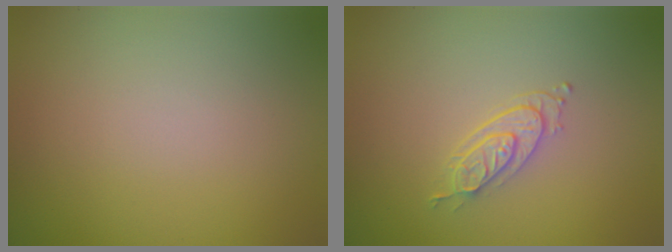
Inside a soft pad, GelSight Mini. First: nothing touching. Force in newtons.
{"total": 2.0, "press": 1.4, "slide": 1.4}